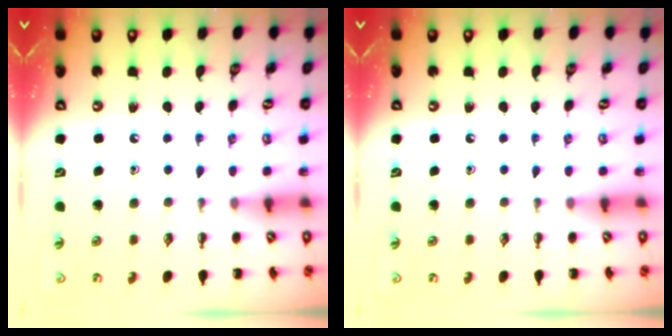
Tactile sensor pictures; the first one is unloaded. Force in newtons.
{"total": 0.0}